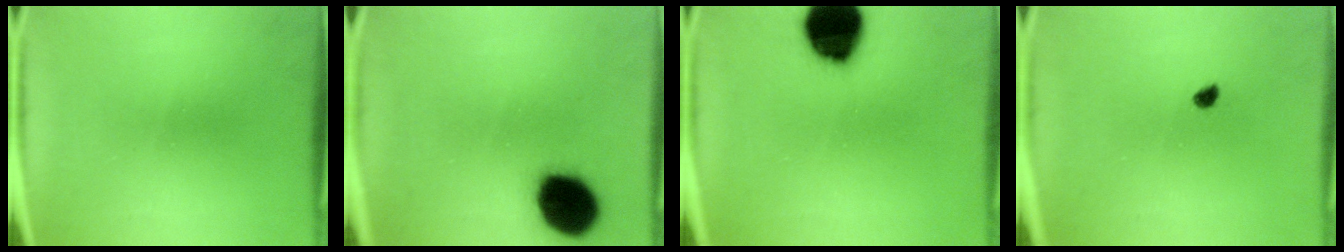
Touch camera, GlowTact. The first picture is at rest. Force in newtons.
{"total": 16.3}
{"total": 17.1}
{"total": 1.3}